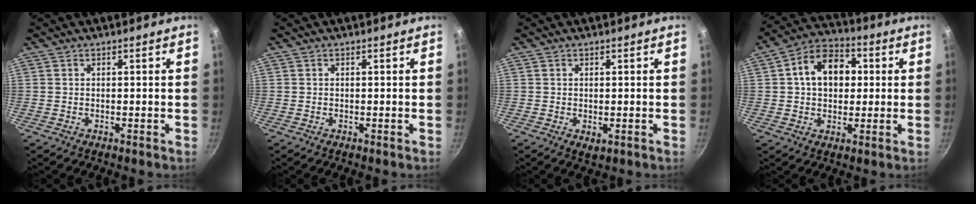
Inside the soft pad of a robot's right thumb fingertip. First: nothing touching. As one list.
[{"total": 0.0}, {"total": 1.4, "force": [-0.2, 0.9, 1.1], "torque": [-0.016, -0.004, 0.000]}, {"total": 12.1, "force": [1.9, 8.8, 8.0], "torque": [-0.089, 0.019, 0.015]}]